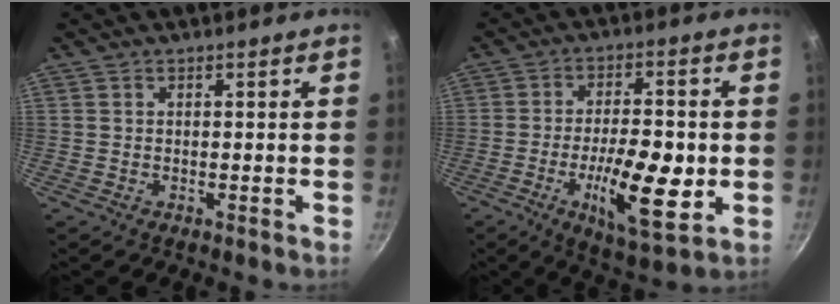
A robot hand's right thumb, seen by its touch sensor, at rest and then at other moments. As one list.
[{"total": 15.0, "force": [-3.4, 5.2, 13.6], "torque": [-0.216, 0.003, -0.052]}]